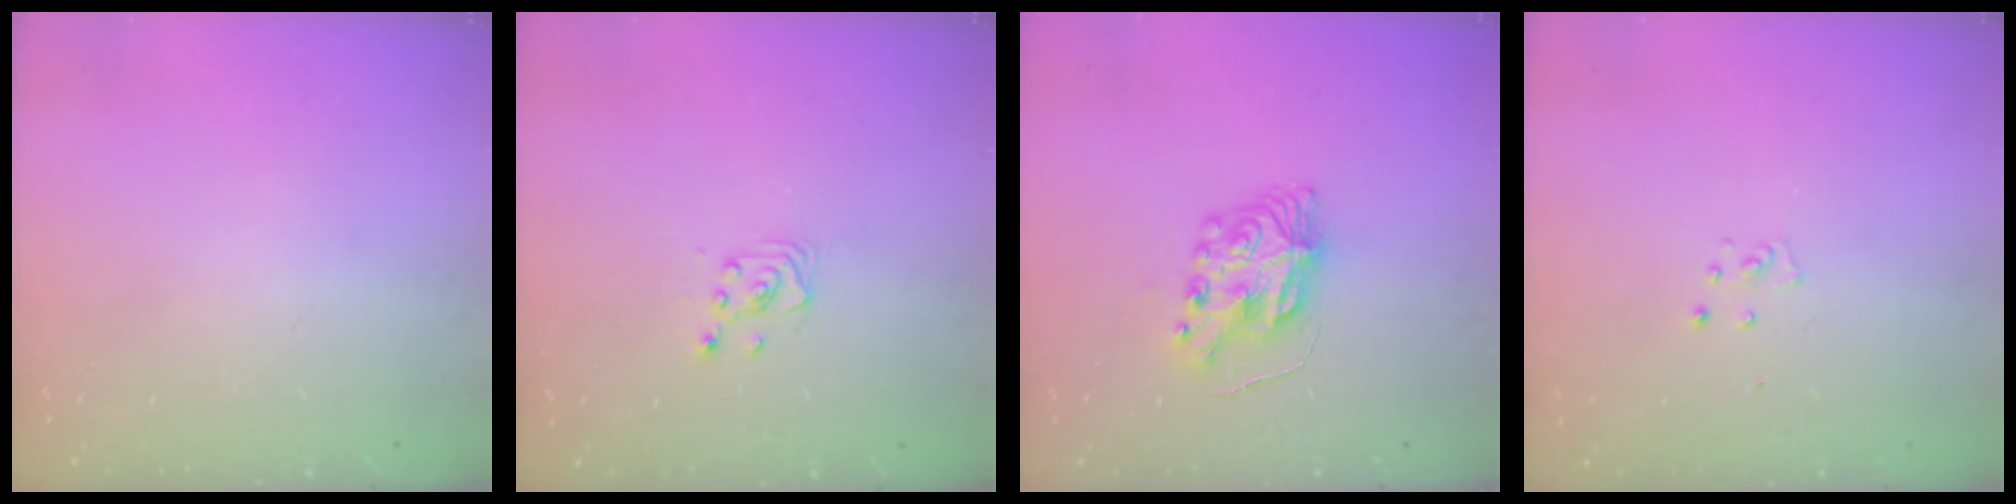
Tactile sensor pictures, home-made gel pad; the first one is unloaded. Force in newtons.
{"total": 2.6, "press": 2.6, "slide": 0.2}
{"total": 8.3, "press": 8.2, "slide": 0.2}
{"total": 2.6, "press": 2.6, "slide": 0.2}